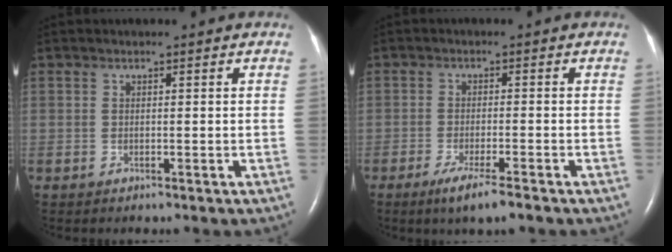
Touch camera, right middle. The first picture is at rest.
{"total": 5.0, "force": [-3.4, 0.1, 3.7], "torque": [-0.074, -0.014, -0.057]}